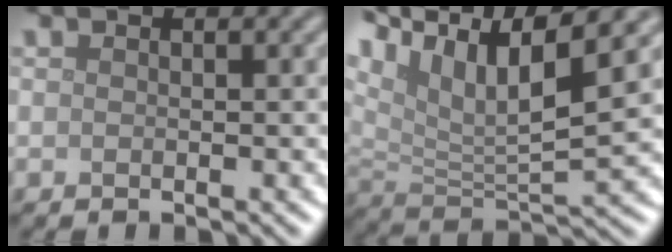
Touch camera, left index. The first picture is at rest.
{"total": 11.1, "force": [6.9, 3.8, 7.9], "torque": [-0.166, 0.015, 0.126]}